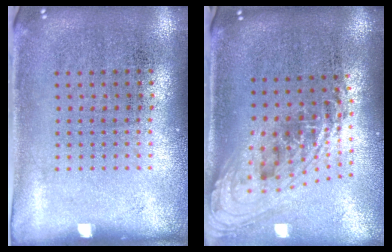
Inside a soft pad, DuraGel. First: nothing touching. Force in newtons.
{"total": 2.3, "press": 1.7, "slide": 1.6}